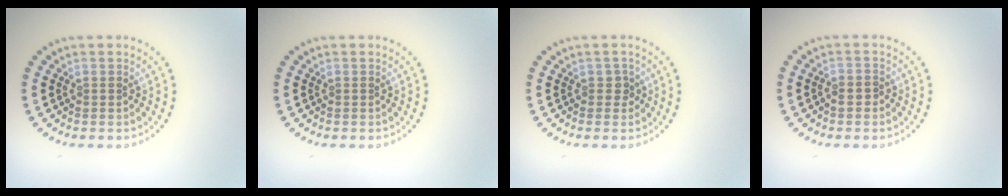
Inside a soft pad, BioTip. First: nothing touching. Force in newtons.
{"total": 0.0}
{"total": 1.0, "press": 0.9, "slide": 0.4}
{"total": 0.9, "press": 0.8, "slide": 0.4}